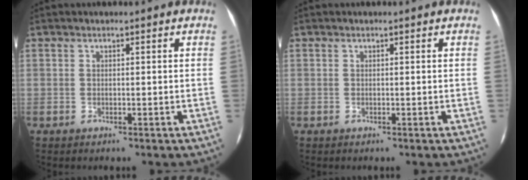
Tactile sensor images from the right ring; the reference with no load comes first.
{"total": 0.0}